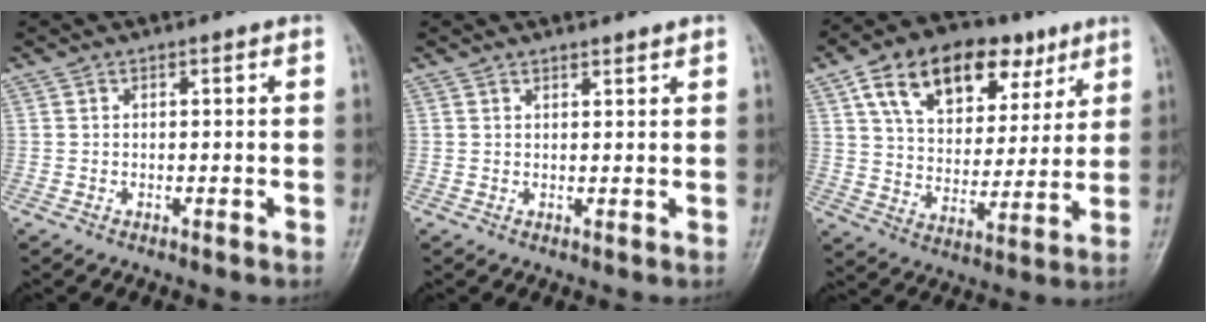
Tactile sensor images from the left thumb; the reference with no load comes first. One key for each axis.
{"total": 1.6, "fx": 1.4, "fy": 0.3, "fz": 0.6, "tx": -0.005, "ty": -0.007, "tz": 0.022}
{"total": 20.8, "fx": 10.5, "fy": 12.7, "fz": 12.8, "tx": -0.163, "ty": -0.008, "tz": 0.171}